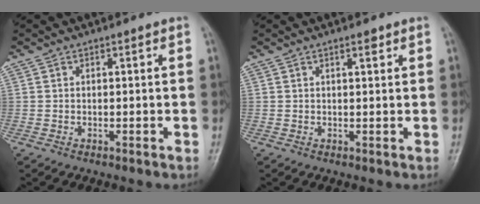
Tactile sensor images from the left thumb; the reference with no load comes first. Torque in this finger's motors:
{"motor_torque": [-0.28, 0.04, -0.07, 0.06, 0.07]}